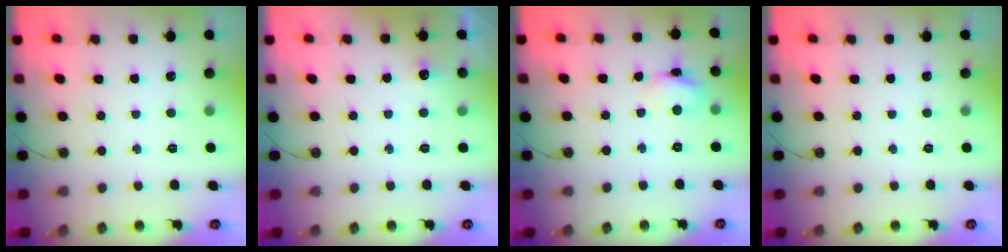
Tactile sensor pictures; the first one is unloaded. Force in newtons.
{"total": 4.7, "press": 4.6, "slide": 1.3}
{"total": 7.1, "press": 7.1, "slide": 0.5}
{"total": 0.0}